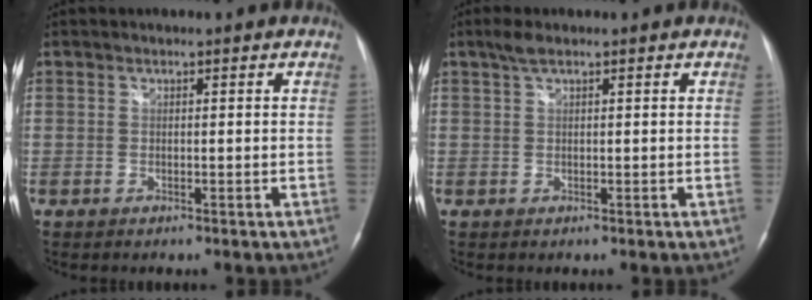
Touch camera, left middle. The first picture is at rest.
{"total": 1.9, "force": [1.4, 0.3, 1.3], "torque": [-0.036, 0.010, 0.028]}